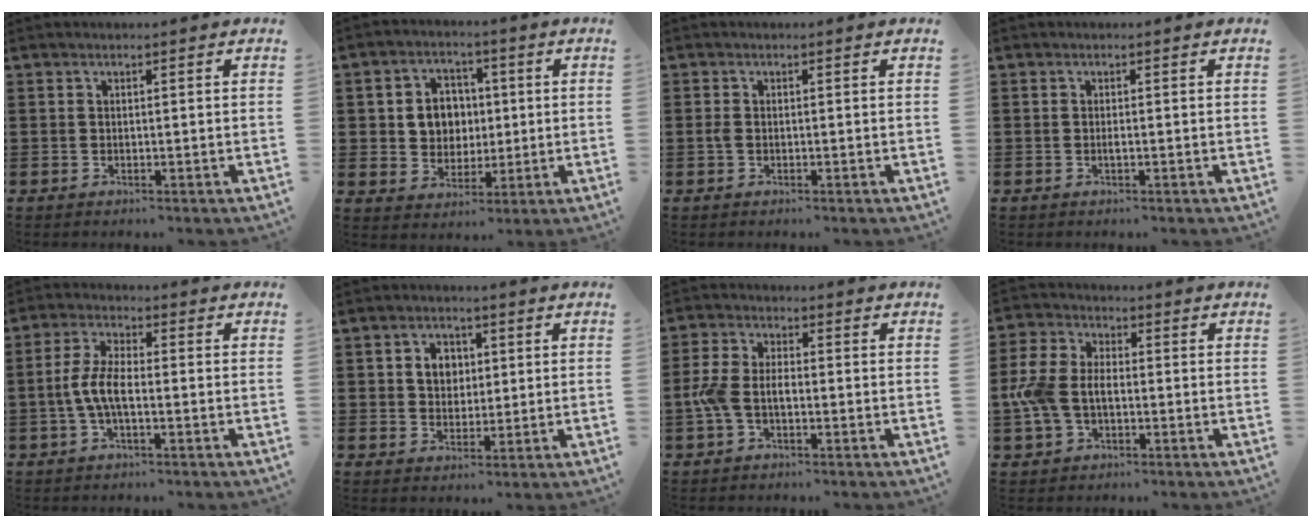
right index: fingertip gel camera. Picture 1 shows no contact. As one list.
[{"total": 6.1, "force": [0.5, 5.6, 2.5], "torque": [-0.054, 0.013, 0.004]}, {"total": 1.2, "force": [-0.2, 0.7, 0.9], "torque": [-0.026, 0.000, -0.008]}, {"total": 0.7, "force": [-0.2, 0.1, 0.7], "torque": [-0.013, -0.004, -0.003]}, {"total": 5.3, "force": [-1.4, 1.7, 4.8], "torque": [-0.119, -0.005, -0.036]}, {"total": 4.1, "force": [0.8, 3.4, 2.2], "torque": [-0.056, 0.015, 0.009]}, {"total": 4.9, "force": [-1.2, 2.7, 3.9], "torque": [-0.106, -0.004, -0.032]}, {"total": 6.8, "force": [-1.3, 4.4, 5.0], "torque": [-0.141, -0.004, -0.035]}]